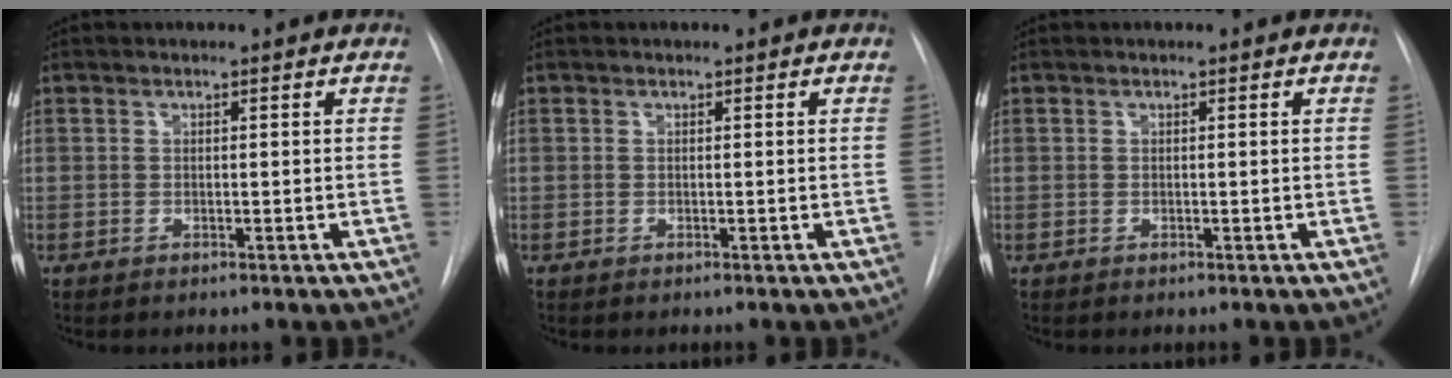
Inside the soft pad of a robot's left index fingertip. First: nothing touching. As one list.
[{"total": 0.0}, {"total": 0.0}]